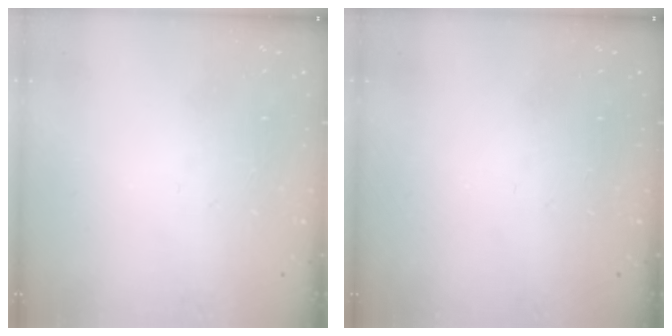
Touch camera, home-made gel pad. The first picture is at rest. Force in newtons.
{"total": 0.0}